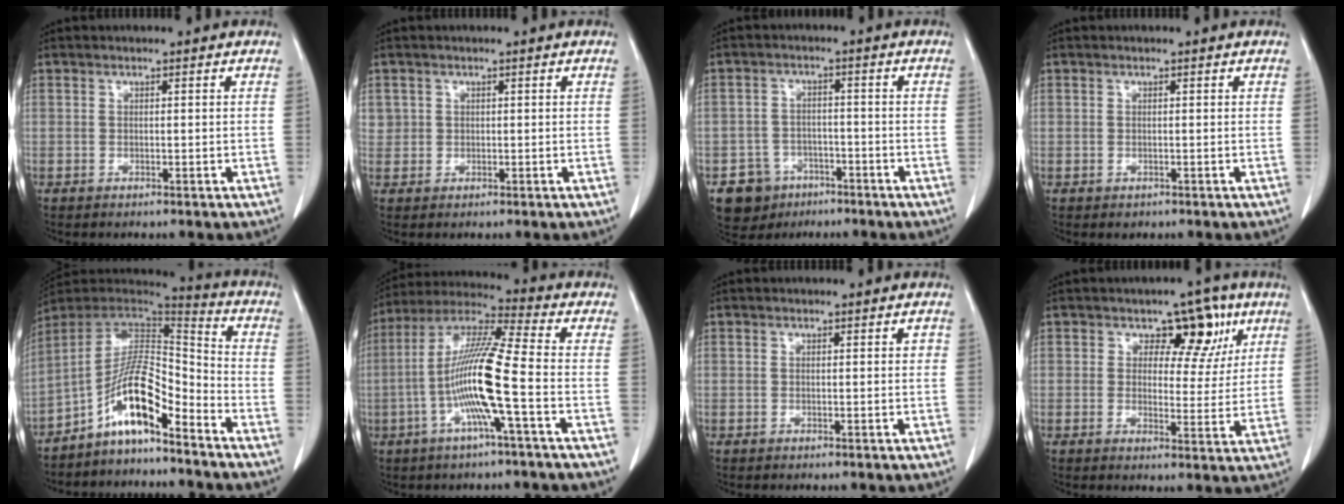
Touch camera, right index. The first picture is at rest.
{"total": 1.6, "force": [0.5, 1.5, 0.0], "torque": [0.016, 0.004, 0.007]}
{"total": 6.3, "force": [-3.6, 5.1, 0.9], "torque": [-0.017, 0.009, -0.050]}
{"total": 1.0, "force": [-0.3, 1.0, 0.1], "torque": [0.000, 0.005, -0.002]}
{"total": 11.2, "force": [-6.9, 2.6, 8.4], "torque": [-0.149, 0.027, -0.122]}
{"total": 13.2, "force": [-3.2, -0.4, 12.8], "torque": [-0.255, 0.006, -0.071]}
{"total": 0.7, "force": [0.1, 0.4, 0.6], "torque": [-0.006, 0.003, 0.003]}
{"total": 7.6, "force": [3.6, 4.8, 4.6], "torque": [-0.035, 0.010, 0.046]}